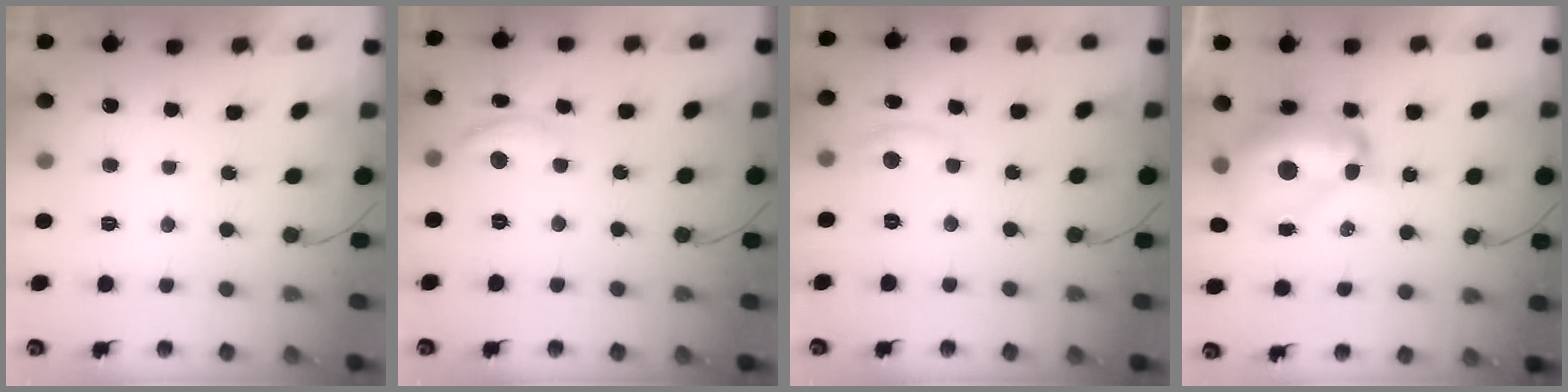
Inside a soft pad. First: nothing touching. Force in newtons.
{"total": 8.8, "press": 8.8, "slide": 0.5}
{"total": 4.8, "press": 4.8, "slide": 0.5}
{"total": 14.1, "press": 14.1, "slide": 1.1}